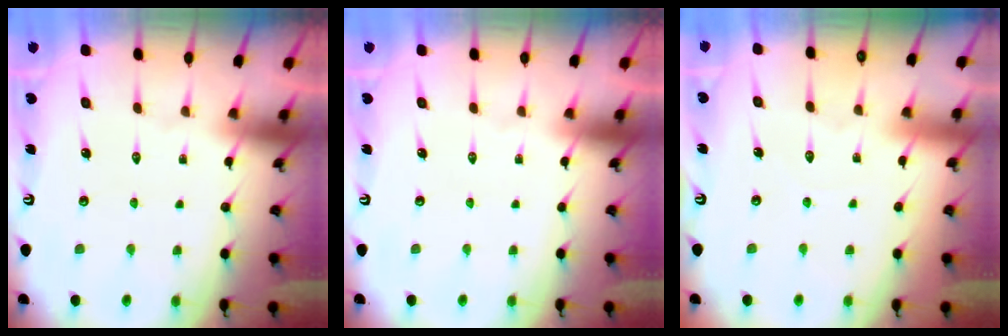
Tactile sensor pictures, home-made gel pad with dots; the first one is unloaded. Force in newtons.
{"total": 0.0}
{"total": 3.0, "press": 2.9, "slide": 0.4}